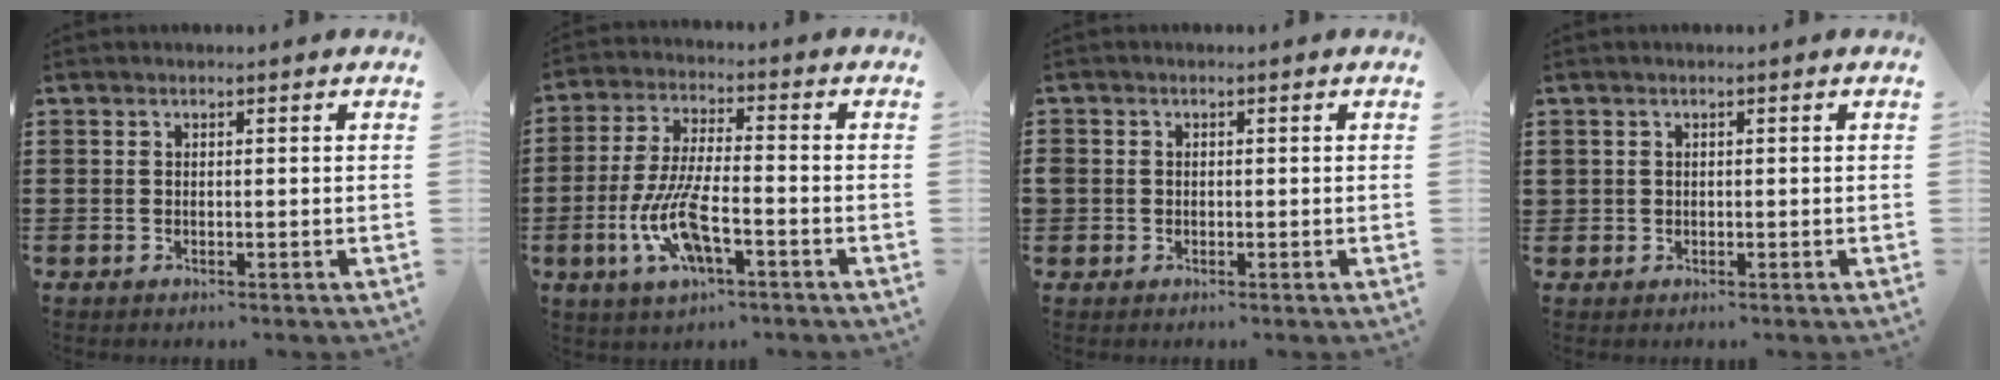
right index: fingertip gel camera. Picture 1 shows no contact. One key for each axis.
{"total": 10.1, "fx": -3.8, "fy": 3.2, "fz": 8.8, "tx": -0.196, "ty": -0.010, "tz": -0.072}
{"total": 1.1, "fx": -0.1, "fy": 1.1, "fz": 0.2, "tx": -0.007, "ty": 0.005, "tz": -0.003}
{"total": 0.8, "fx": 0.2, "fy": 0.8, "fz": 0.1, "tx": -0.003, "ty": 0.004, "tz": 0.004}